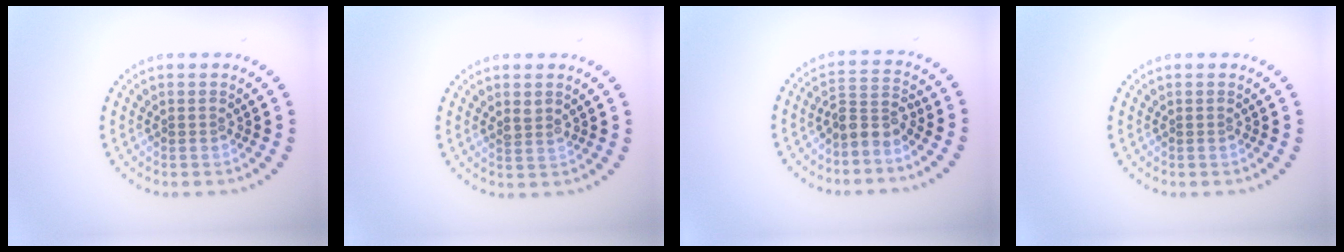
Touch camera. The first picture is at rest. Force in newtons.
{"total": 1.0, "press": 0.8, "slide": 0.6}
{"total": 2.6, "press": 2.0, "slide": 1.8}
{"total": 0.0}